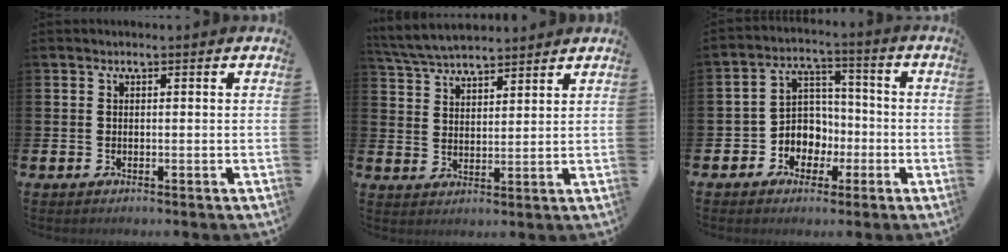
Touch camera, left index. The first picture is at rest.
{"total": 5.3, "force": [5.2, 0.8, 0.8], "torque": [-0.036, -0.024, 0.095]}
{"total": 5.5, "force": [-1.5, 5.1, 1.3], "torque": [-0.046, 0.006, -0.033]}